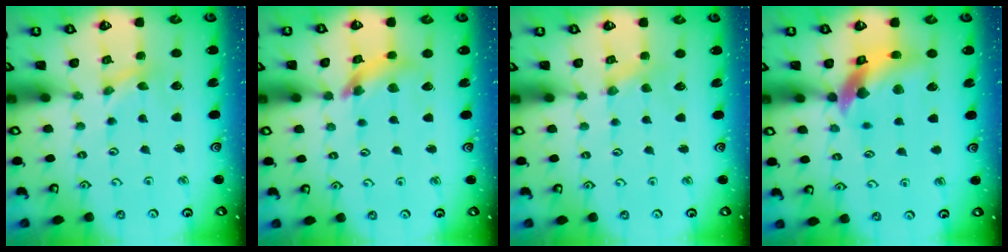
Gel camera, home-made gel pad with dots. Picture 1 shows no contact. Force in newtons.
{"total": 8.9, "press": 8.8, "slide": 0.9}
{"total": 1.6, "press": 1.6, "slide": 0.3}
{"total": 12.2, "press": 12.1, "slide": 1.9}